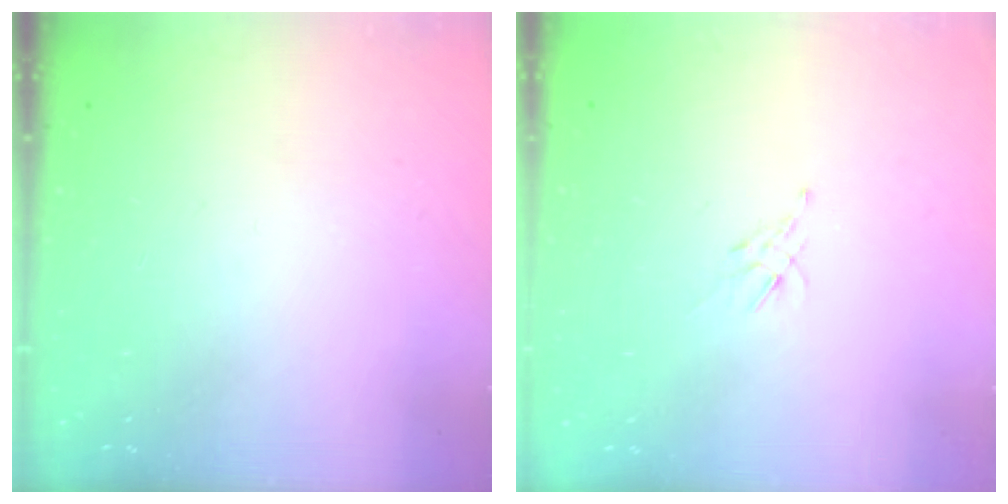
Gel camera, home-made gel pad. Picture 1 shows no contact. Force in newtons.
{"total": 2.1, "press": 2.0, "slide": 0.5}